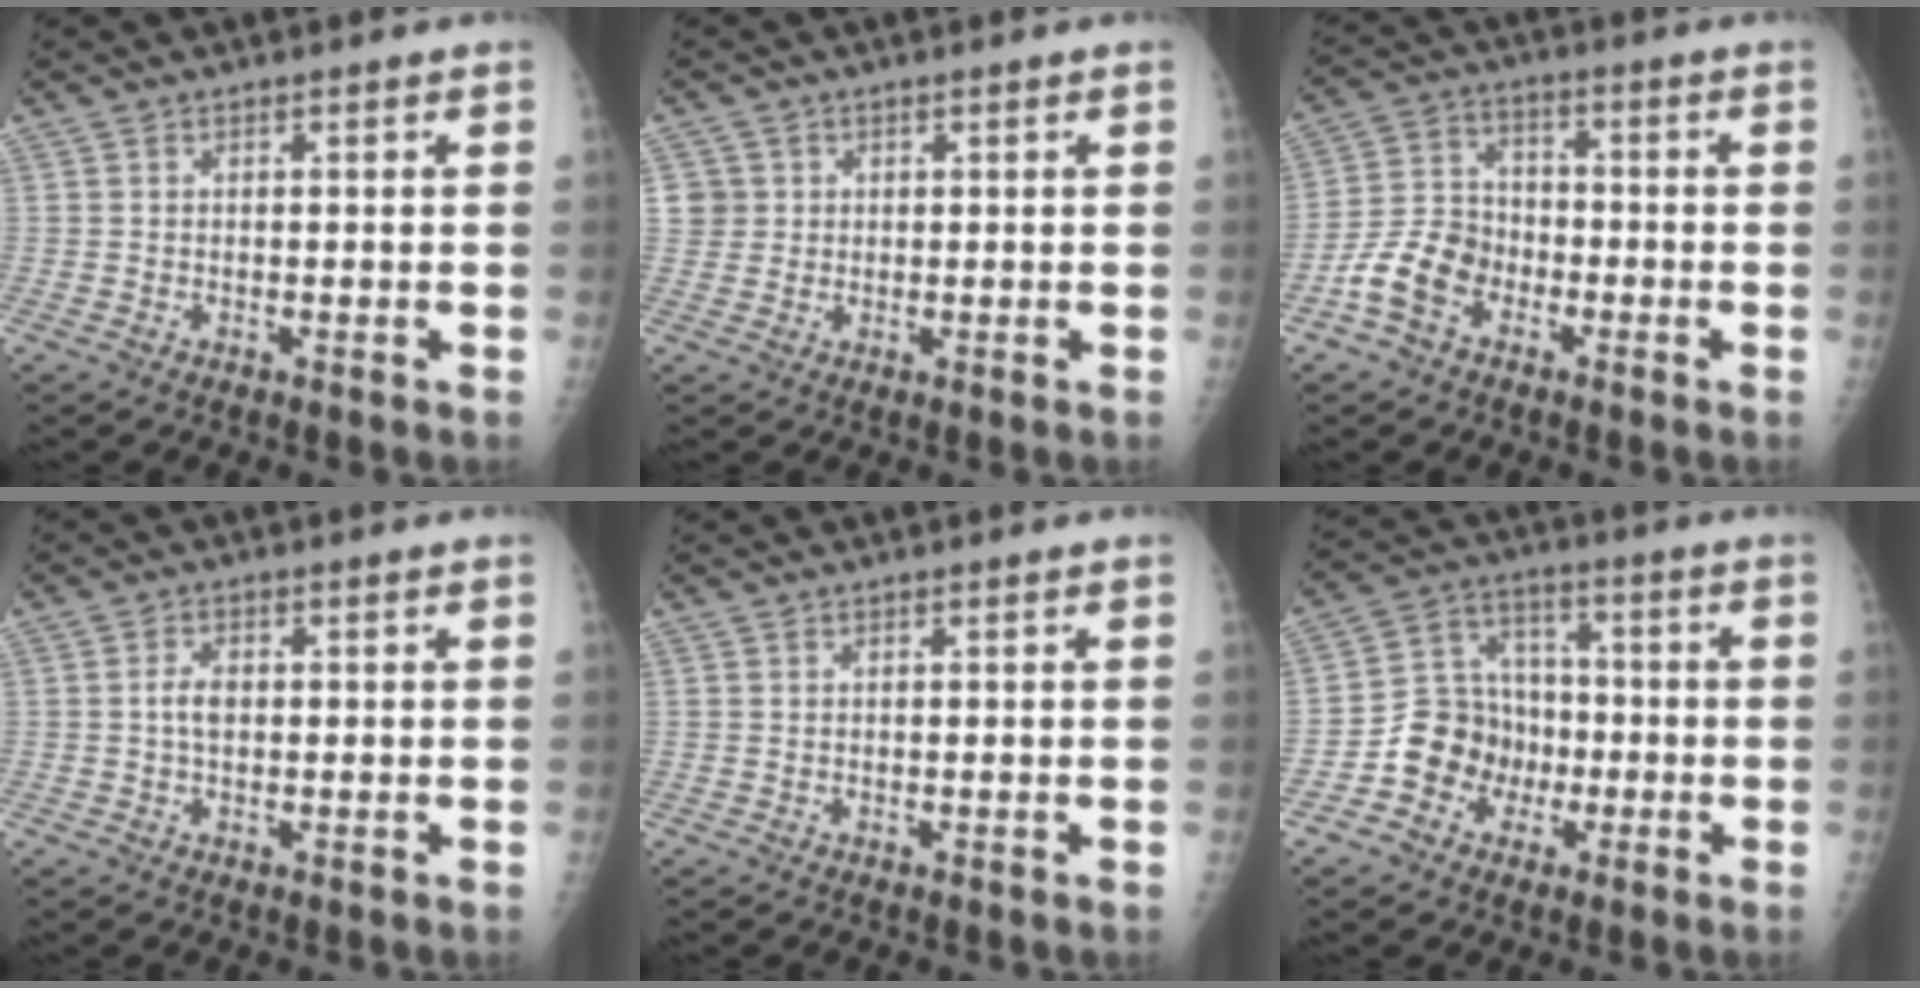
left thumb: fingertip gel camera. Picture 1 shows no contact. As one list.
[{"total": 3.0, "force": [0.7, 3.0, 0.0], "torque": [0.029, 0.004, 0.007]}, {"total": 9.2, "force": [-4.5, 6.6, 4.6], "torque": [-0.076, 0.030, -0.094]}, {"total": 2.7, "force": [-0.1, 1.6, 2.1], "torque": [-0.039, 0.006, -0.003]}, {"total": 0.0}, {"total": 10.6, "force": [-3.8, 9.1, 3.7], "torque": [-0.024, 0.040, -0.074]}]